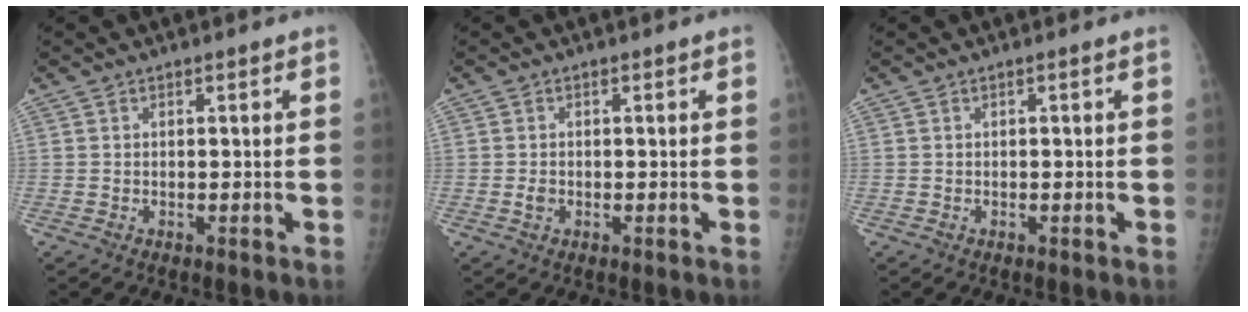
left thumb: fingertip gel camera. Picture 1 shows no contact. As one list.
[{"total": 1.3, "force": [-0.1, 1.1, 0.8], "torque": [-0.008, 0.001, -0.001]}, {"total": 0.0}]